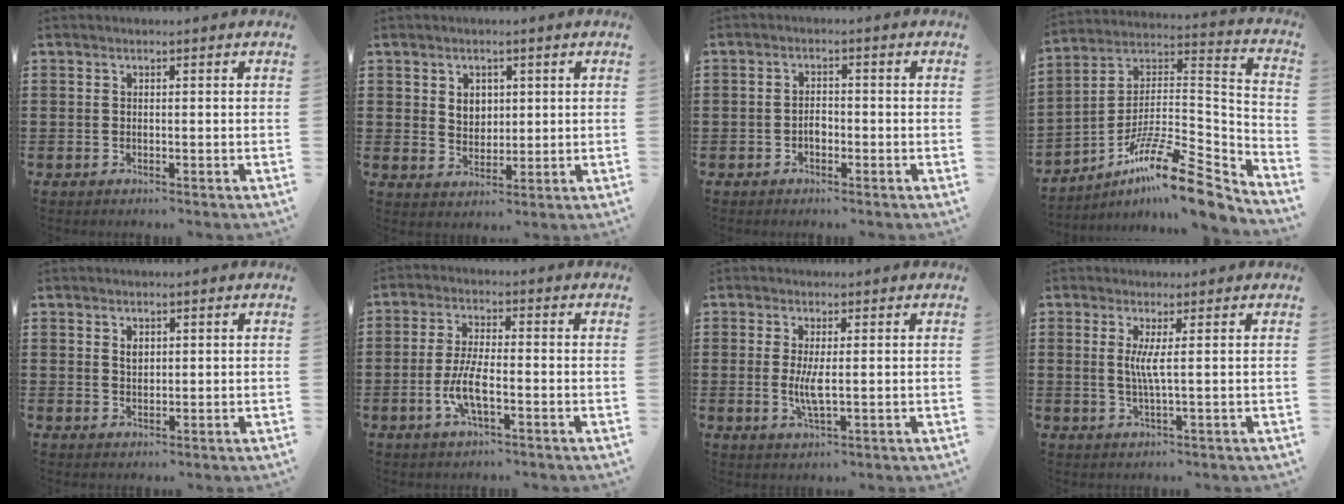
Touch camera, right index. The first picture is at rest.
{"total": 3.2, "force": [1.3, 2.6, 1.4], "torque": [-0.028, 0.007, 0.019]}
{"total": 1.9, "force": [-0.8, 1.0, 1.4], "torque": [-0.029, 0.000, -0.016]}
{"total": 13.8, "force": [-10.1, 2.4, 9.2], "torque": [-0.156, 0.022, -0.189]}
{"total": 1.6, "force": [0.7, 1.0, 1.0], "torque": [-0.021, 0.005, 0.012]}
{"total": 5.7, "force": [-2.0, 1.5, 5.2], "torque": [-0.114, -0.007, -0.042]}
{"total": 5.8, "force": [-0.2, 1.5, 5.6], "torque": [-0.121, -0.011, -0.009]}
{"total": 3.4, "force": [0.5, -0.3, 3.3], "torque": [-0.065, -0.007, 0.006]}